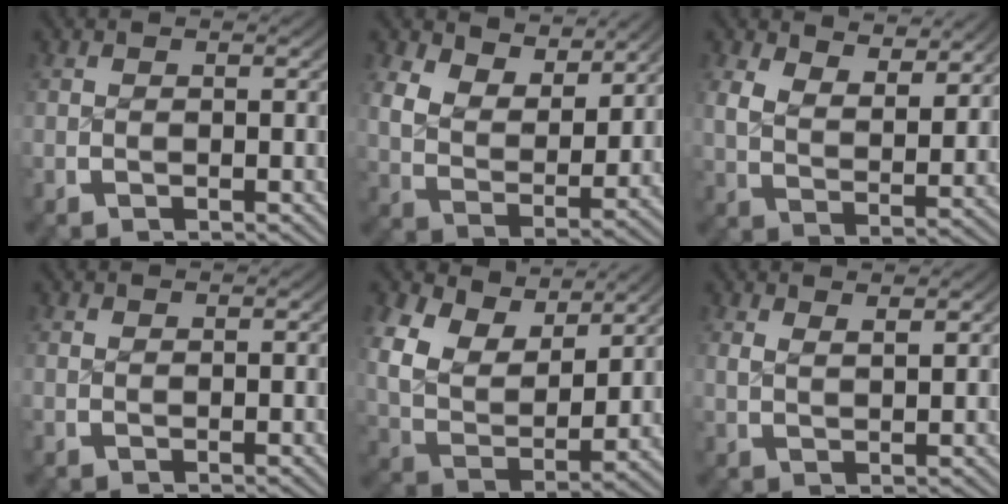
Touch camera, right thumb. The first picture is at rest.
{"total": 7.0, "force": [3.3, 4.3, 4.3], "torque": [-0.099, -0.023, 0.065]}
{"total": 4.7, "force": [3.0, 2.3, 2.8], "torque": [-0.053, -0.018, 0.064]}
{"total": 0.6, "force": [0.6, 0.0, 0.0], "torque": [0.003, -0.002, 0.014]}
{"total": 10.7, "force": [3.3, 7.2, 7.1], "torque": [-0.172, -0.028, 0.064]}
{"total": 2.1, "force": [1.9, 0.3, 1.0], "torque": [-0.016, -0.002, 0.043]}